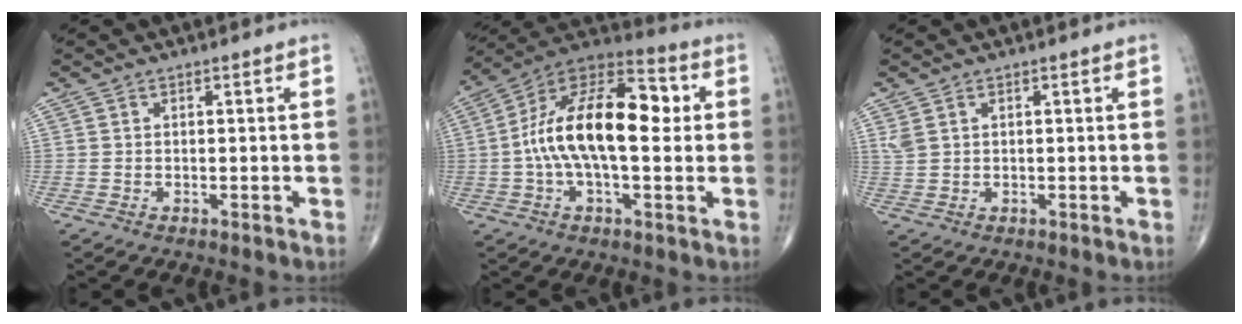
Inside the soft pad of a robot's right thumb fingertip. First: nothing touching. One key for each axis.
{"total": 19.7, "fx": 1.0, "fy": 9.3, "fz": 17.4, "tx": -0.292, "ty": 0.040, "tz": 0.006}
{"total": 1.9, "fx": 1.0, "fy": 1.0, "fz": 1.2, "tx": -0.030, "ty": 0.008, "tz": 0.031}